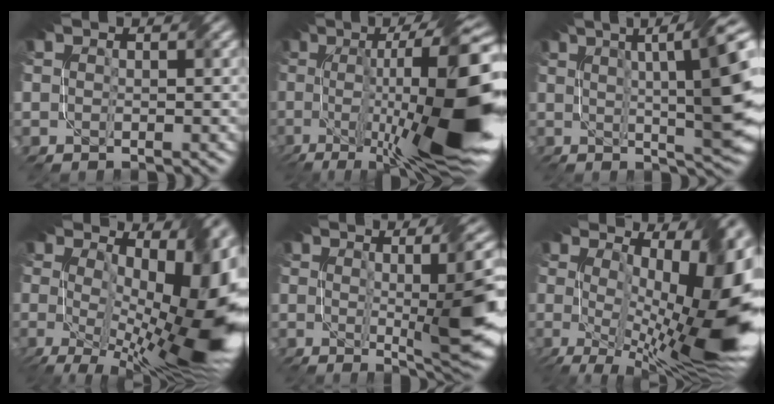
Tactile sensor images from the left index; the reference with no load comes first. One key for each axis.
{"total": 16.5, "fx": -1.8, "fy": 4.4, "fz": 15.8, "tx": -0.231, "ty": 0.010, "tz": -0.032}
{"total": 11.1, "fx": 2.3, "fy": 2.8, "fz": 10.5, "tx": -0.114, "ty": 0.014, "tz": 0.028}
{"total": 15.8, "fx": -0.3, "fy": 7.0, "fz": 14.2, "tx": -0.180, "ty": -0.022, "tz": 0.011}
{"total": 10.1, "fx": 0.3, "fy": 2.2, "fz": 9.9, "tx": -0.112, "ty": -0.001, "tz": 0.012}
{"total": 16.7, "fx": 0.5, "fy": 6.4, "fz": 15.5, "tx": -0.192, "ty": -0.012, "tz": 0.022}